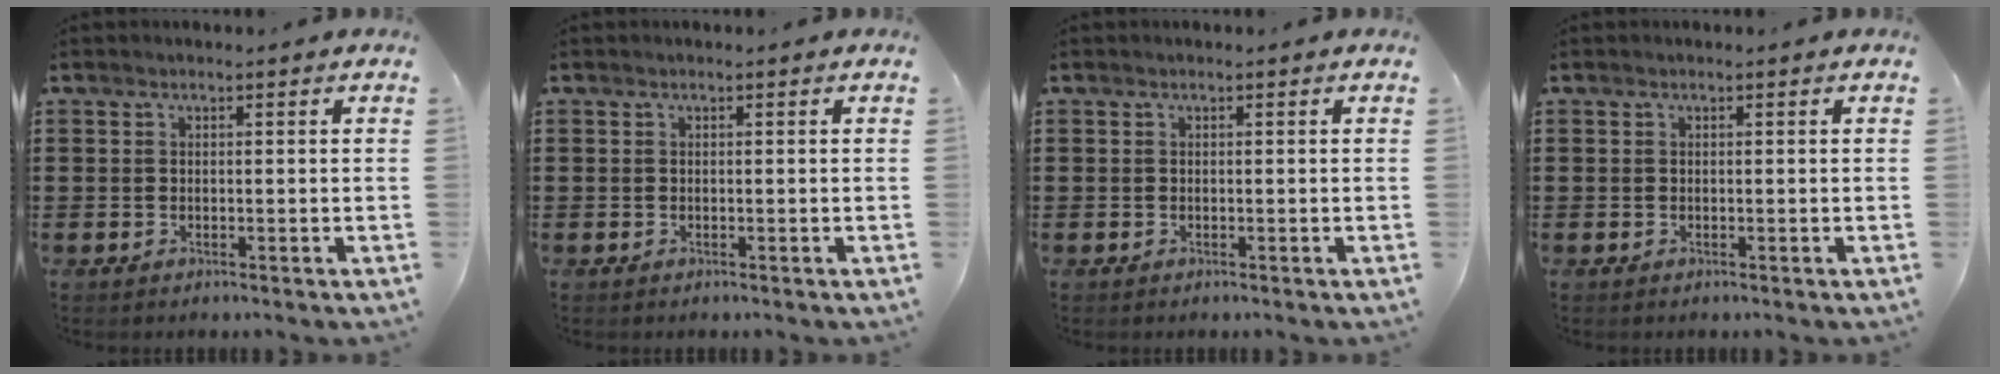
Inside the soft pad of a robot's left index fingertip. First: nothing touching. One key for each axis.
{"total": 0.0}
{"total": 0.0}
{"total": 0.0}